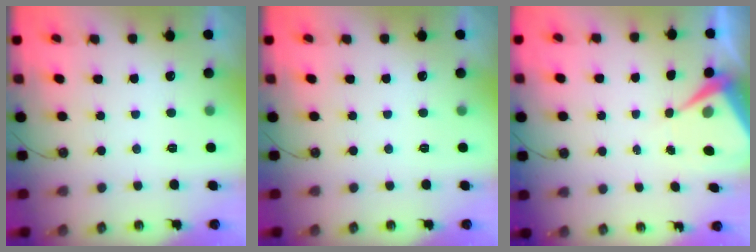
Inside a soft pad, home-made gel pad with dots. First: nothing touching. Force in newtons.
{"total": 0.0}
{"total": 6.6, "press": 6.6, "slide": 0.5}